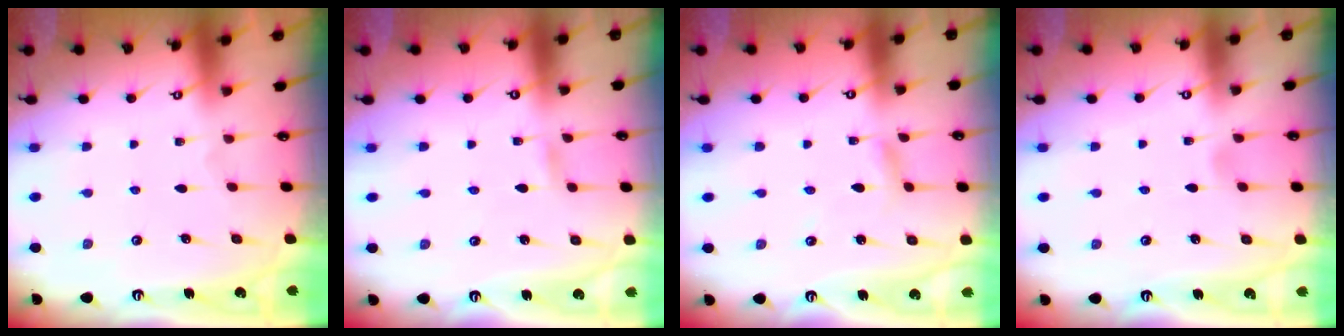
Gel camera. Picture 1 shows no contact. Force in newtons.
{"total": 1.8, "press": 1.8, "slide": 0.2}
{"total": 2.8, "press": 2.8, "slide": 0.3}
{"total": 3.0, "press": 3.0, "slide": 0.4}